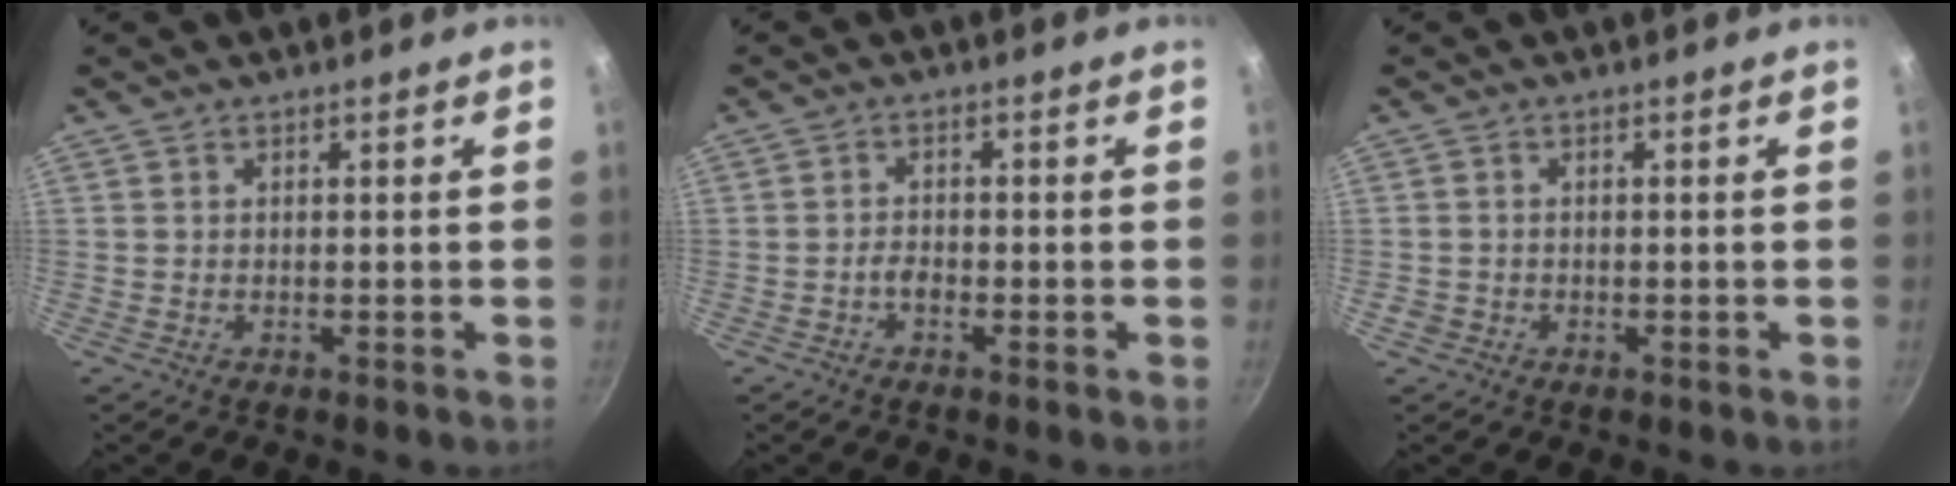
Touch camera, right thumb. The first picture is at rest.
{"total": 1.8, "force": [-1.0, 0.8, 1.2], "torque": [-0.024, 0.009, -0.024]}
{"total": 1.6, "force": [-0.7, 1.3, 0.5], "torque": [-0.008, 0.002, -0.011]}